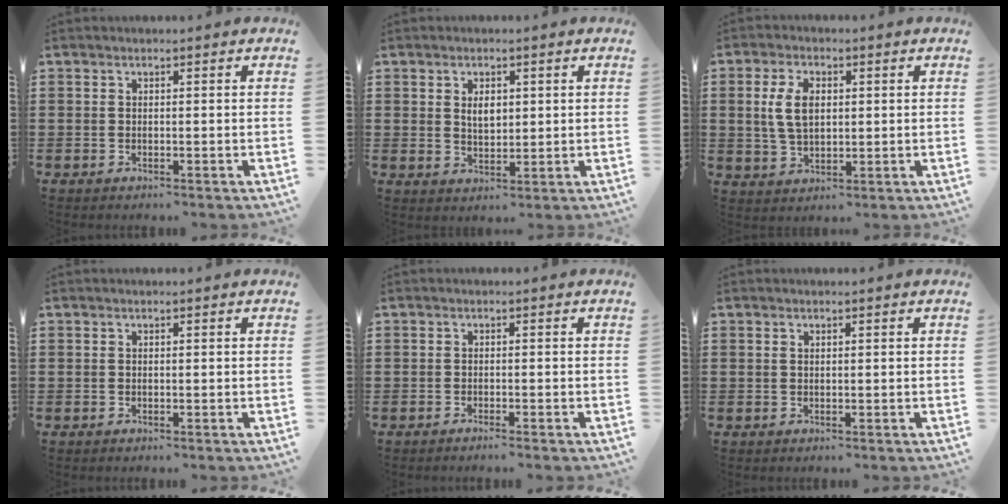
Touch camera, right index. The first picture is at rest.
{"total": 3.0, "force": [0.9, 1.7, 2.3], "torque": [-0.042, 0.002, 0.015]}
{"total": 6.2, "force": [1.0, 3.5, 5.0], "torque": [-0.120, 0.010, 0.012]}
{"total": 0.0}
{"total": 0.8, "force": [-0.7, -0.2, 0.3], "torque": [-0.006, -0.003, -0.013]}
{"total": 0.5, "force": [0.4, 0.2, 0.3], "torque": [-0.006, 0.001, 0.008]}